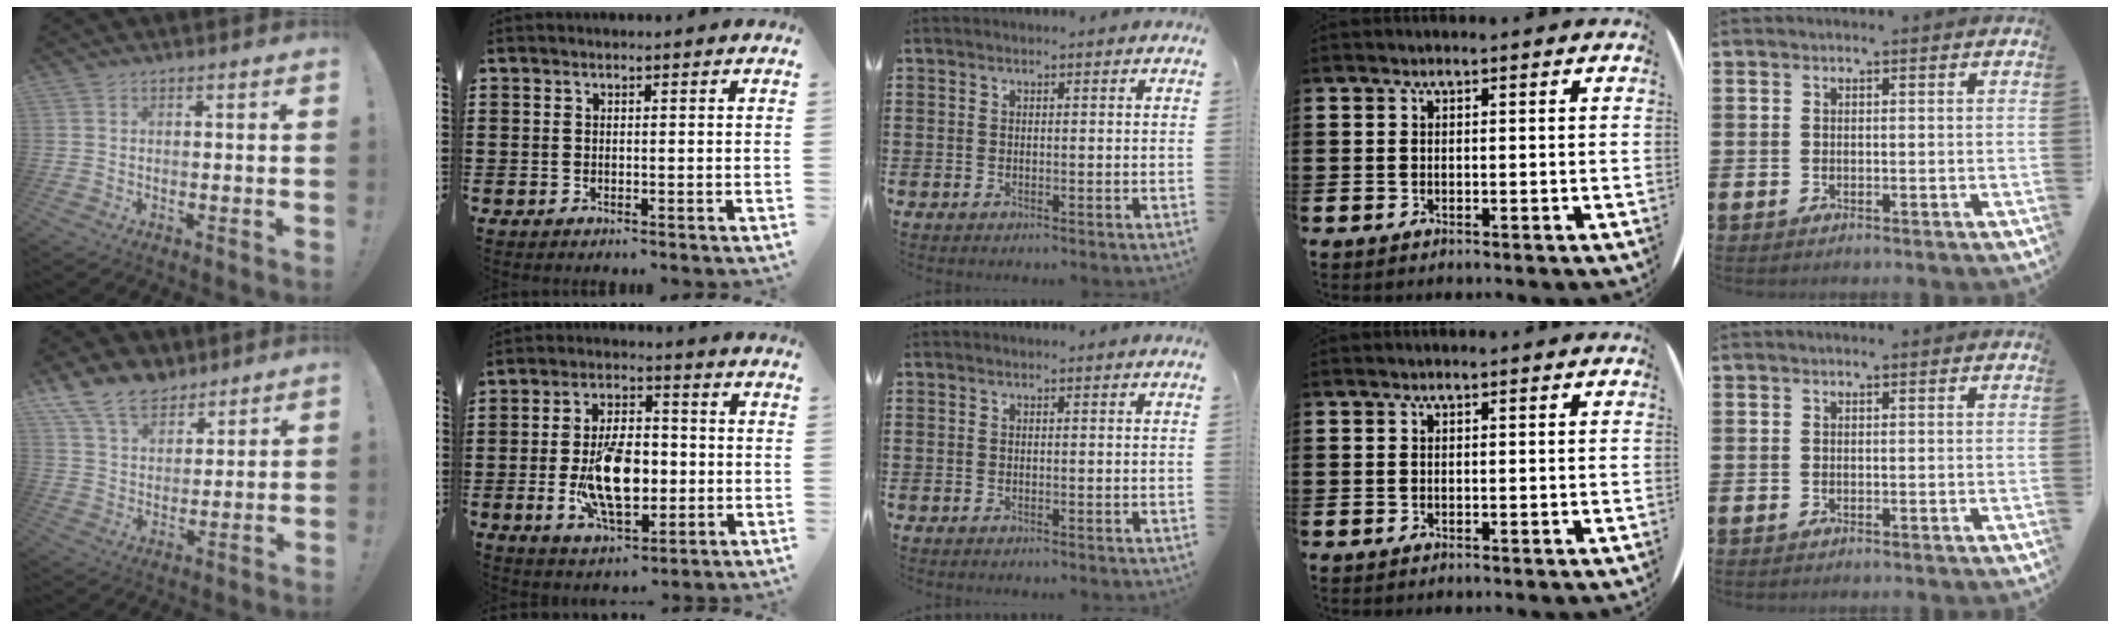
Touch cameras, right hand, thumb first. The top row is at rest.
{"thumb": {"total": 12.3, "force": [8.9, 7.2, 4.4], "torque": [-0.084, -0.055, 0.173]}, "index": {"total": 12.0, "force": [-2.0, 6.1, 10.2], "torque": [-0.192, -0.007, -0.037]}}